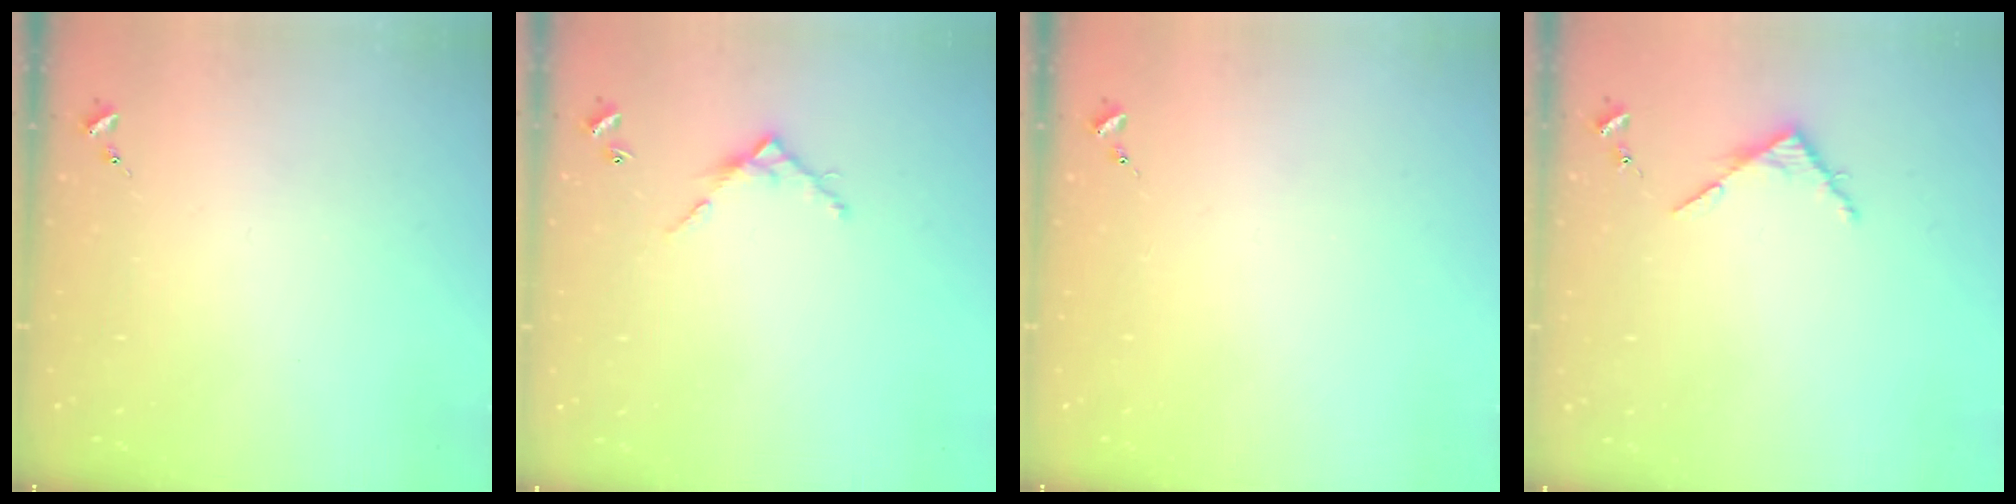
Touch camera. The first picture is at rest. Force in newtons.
{"total": 6.3, "press": 6.3, "slide": 0.5}
{"total": 0.0}
{"total": 3.8, "press": 3.8, "slide": 0.4}